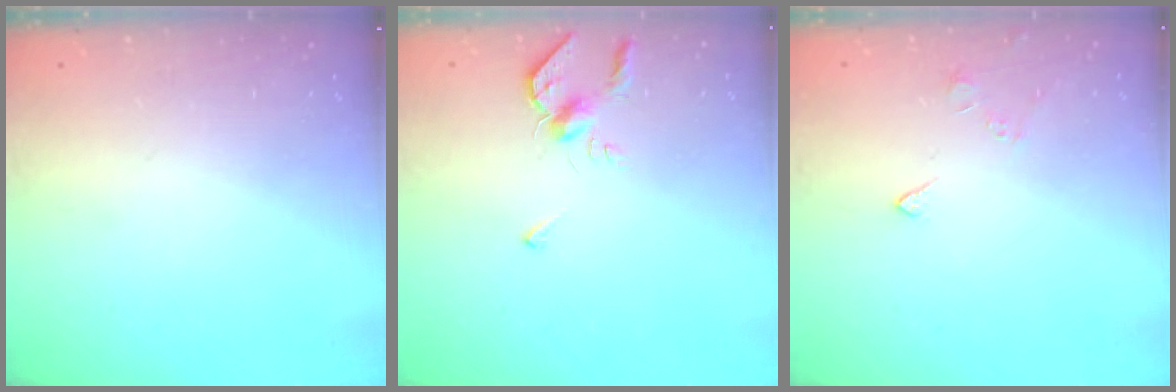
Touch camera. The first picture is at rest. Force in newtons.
{"total": 4.4, "press": 4.3, "slide": 0.9}
{"total": 2.8, "press": 2.8, "slide": 0.5}